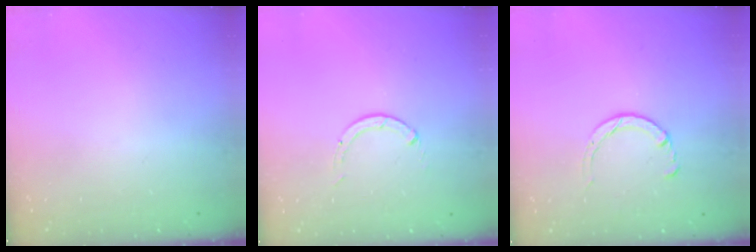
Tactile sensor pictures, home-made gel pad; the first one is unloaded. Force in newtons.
{"total": 0.0}
{"total": 2.9, "press": 2.8, "slide": 0.4}